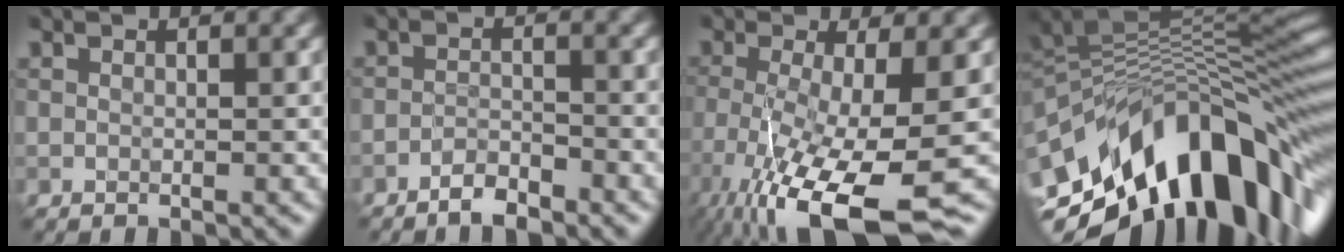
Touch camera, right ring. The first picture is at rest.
{"total": 2.3, "force": [-2.0, 0.5, 1.0], "torque": [-0.015, 0.004, -0.040]}
{"total": 11.3, "force": [-5.1, 2.9, 9.6], "torque": [-0.184, -0.033, -0.084]}
{"total": 14.5, "force": [-6.1, 6.3, 11.6], "torque": [-0.170, 0.023, -0.112]}